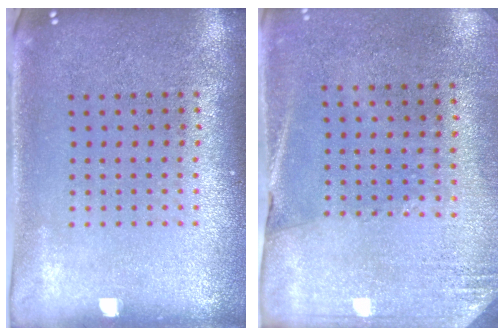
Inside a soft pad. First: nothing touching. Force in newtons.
{"total": 2.6, "press": 2.3, "slide": 1.1}